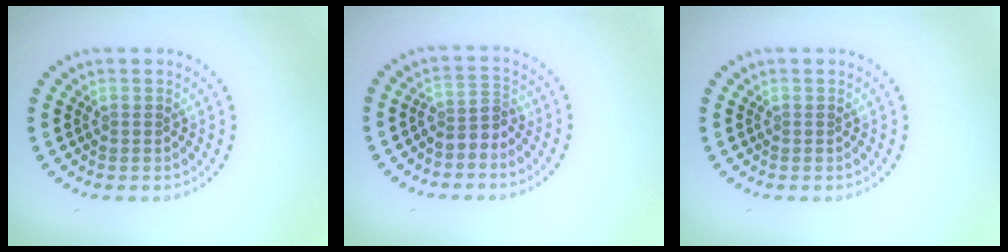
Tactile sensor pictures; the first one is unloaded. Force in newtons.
{"total": 2.1, "press": 1.5, "slide": 1.4}
{"total": 0.0}